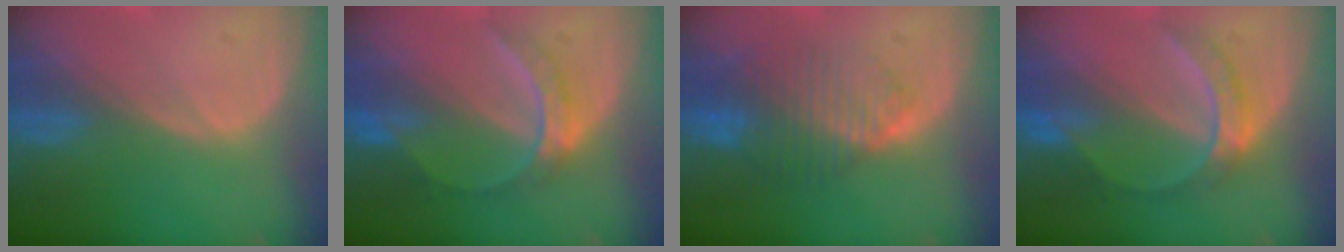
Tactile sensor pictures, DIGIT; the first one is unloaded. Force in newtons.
{"total": 6.3, "press": 5.5, "slide": 3.2}
{"total": 8.4, "press": 7.1, "slide": 4.4}
{"total": 6.1, "press": 5.8, "slide": 1.8}